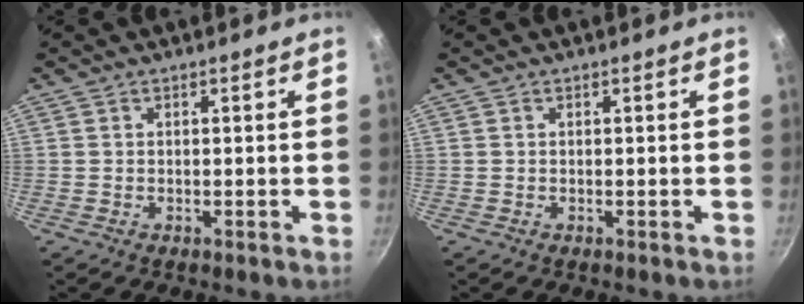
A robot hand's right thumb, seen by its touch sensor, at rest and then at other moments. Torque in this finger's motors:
{"motor_torque": [-0.06, -0.13, 0.15, 0.05, 0.03]}